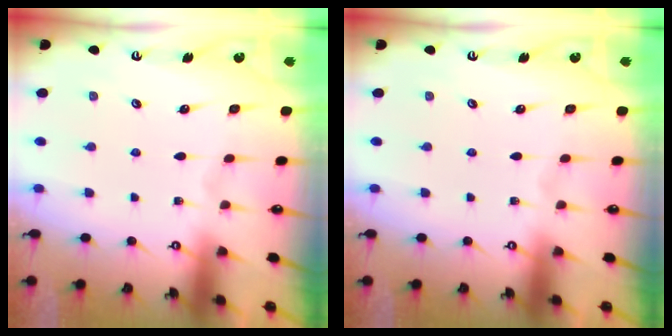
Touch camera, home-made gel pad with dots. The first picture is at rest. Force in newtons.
{"total": 0.0}